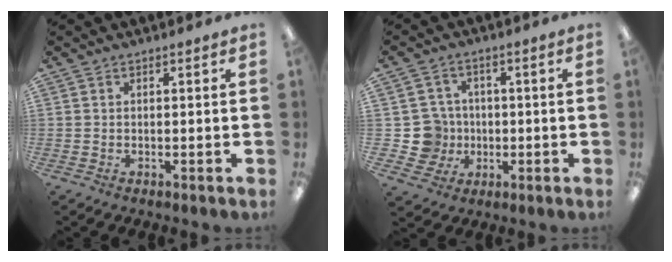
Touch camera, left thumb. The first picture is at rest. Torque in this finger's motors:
{"motor_torque": [-0.11, 0.15, 0.17, -0.18, 0.00]}